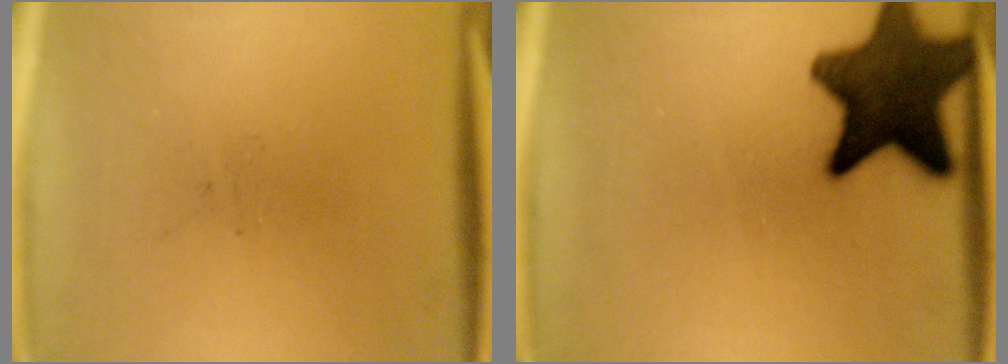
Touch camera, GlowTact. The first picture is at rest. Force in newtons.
{"total": 14.3}